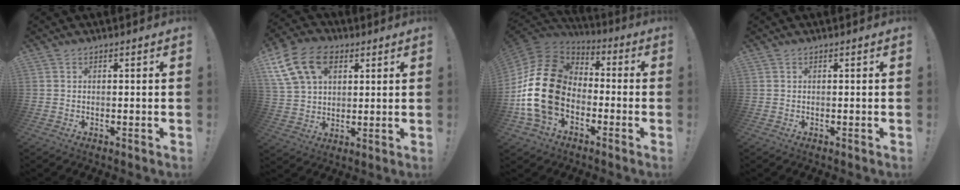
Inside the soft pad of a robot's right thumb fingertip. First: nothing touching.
{"total": 16.7, "force": [7.2, 11.5, 9.8], "torque": [-0.183, -0.022, 0.137]}
{"total": 21.6, "force": [-3.6, 15.2, 14.8], "torque": [-0.292, 0.031, -0.053]}
{"total": 0.0}